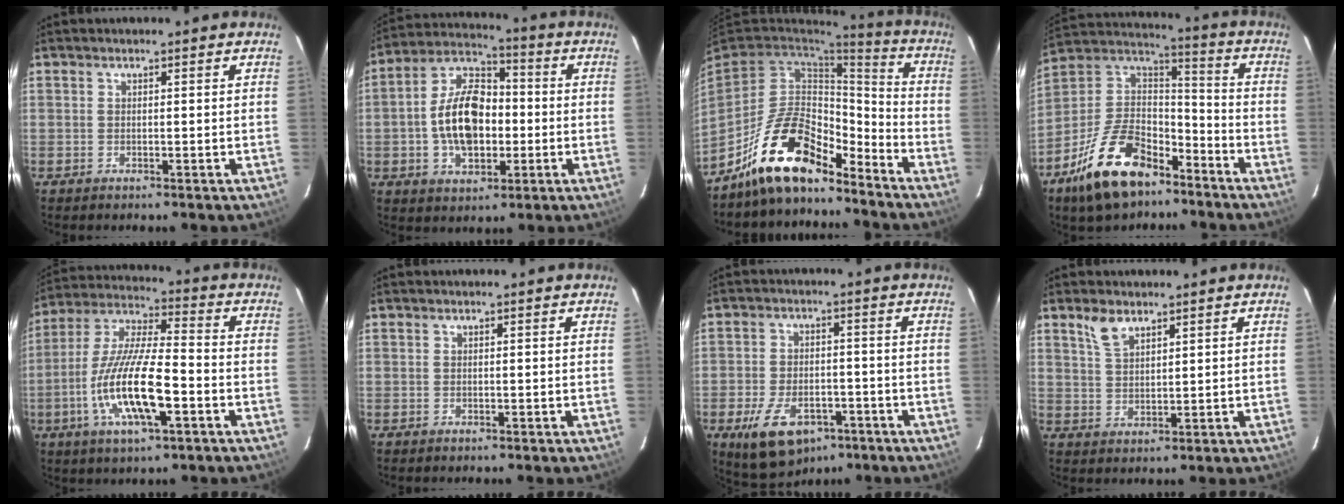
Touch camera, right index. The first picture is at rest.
{"total": 14.4, "force": [-1.8, 8.9, 11.2], "torque": [-0.213, 0.025, -0.029]}
{"total": 15.7, "force": [-12.2, 5.8, 8.1], "torque": [-0.168, 0.018, -0.218]}
{"total": 20.1, "force": [-12.4, 10.6, 11.8], "torque": [-0.244, 0.019, -0.211]}
{"total": 16.3, "force": [-5.3, 4.0, 14.8], "torque": [-0.303, -0.010, -0.103]}
{"total": 0.0}
{"total": 13.0, "force": [-7.1, 7.6, 7.8], "torque": [-0.170, -0.016, -0.106]}
{"total": 4.5, "force": [3.2, 2.1, 2.5], "torque": [-0.047, 0.003, 0.066]}